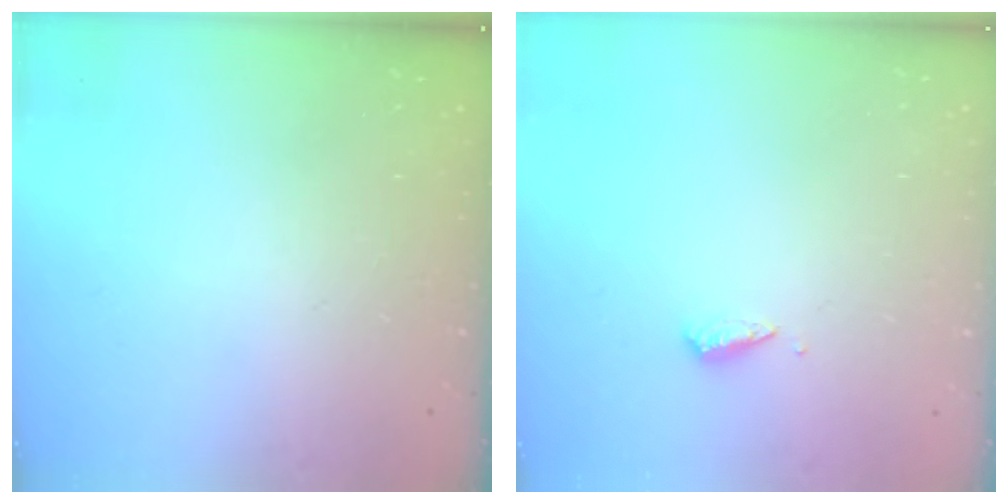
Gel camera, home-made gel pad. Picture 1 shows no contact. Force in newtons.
{"total": 3.1, "press": 3.1, "slide": 0.3}